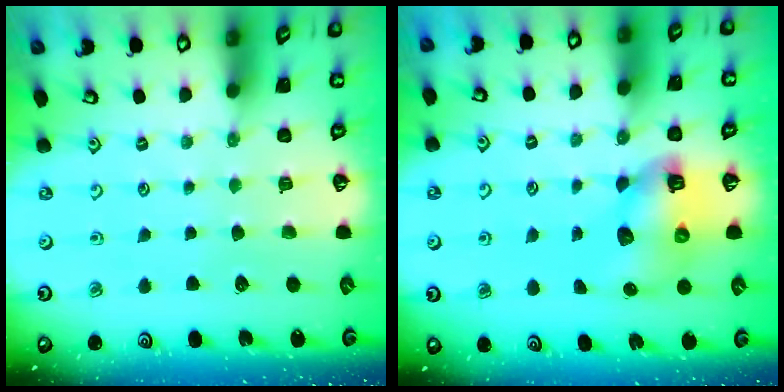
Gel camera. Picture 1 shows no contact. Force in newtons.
{"total": 9.8, "press": 9.7, "slide": 1.2}